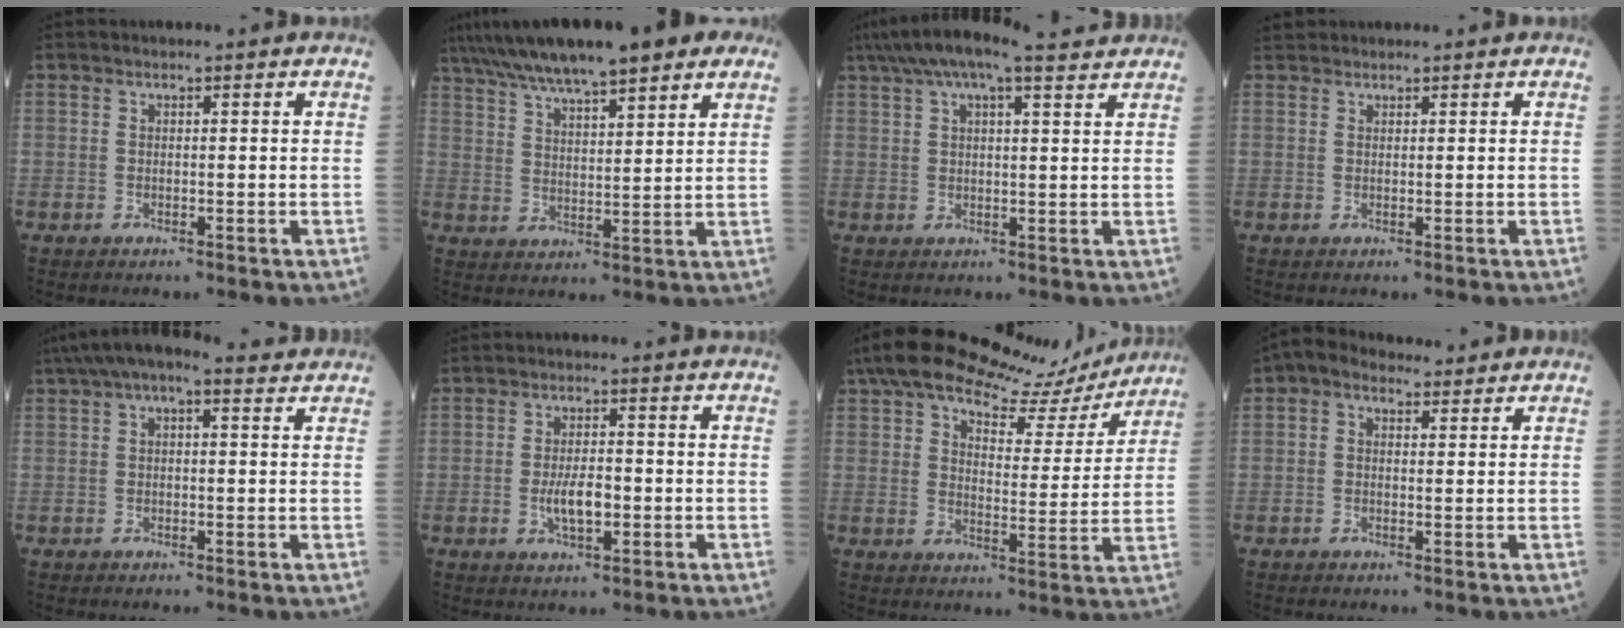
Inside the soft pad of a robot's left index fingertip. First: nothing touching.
{"total": 16.8, "force": [12.5, 3.1, 10.7], "torque": [-0.186, 0.042, 0.193]}
{"total": 12.1, "force": [9.9, 2.0, 6.8], "torque": [-0.128, 0.048, 0.147]}
{"total": 1.5, "force": [1.4, 0.6, 0.0], "torque": [-0.006, 0.017, 0.027]}
{"total": 8.3, "force": [5.7, 2.9, 5.4], "torque": [-0.098, 0.055, 0.088]}
{"total": 4.7, "force": [-1.3, 1.8, 4.1], "torque": [-0.081, -0.004, -0.022]}
{"total": 18.5, "force": [15.6, 6.0, 7.9], "torque": [-0.121, 0.018, 0.208]}
{"total": 4.1, "force": [2.5, 2.7, 1.9], "torque": [-0.038, 0.029, 0.045]}